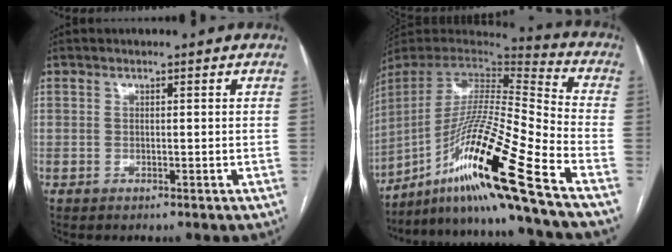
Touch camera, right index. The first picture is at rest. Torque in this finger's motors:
{"motor_torque": [1.12, -1.02, 0.79, 0.14]}